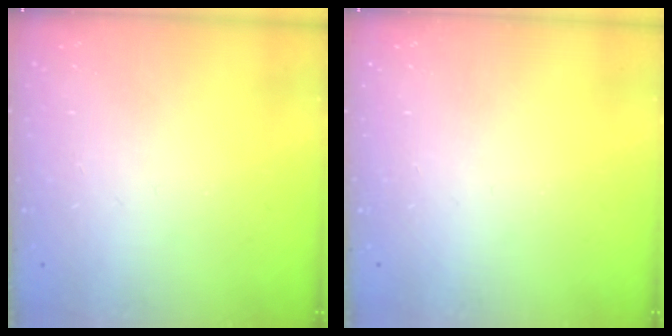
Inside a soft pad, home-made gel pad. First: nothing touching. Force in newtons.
{"total": 0.0}